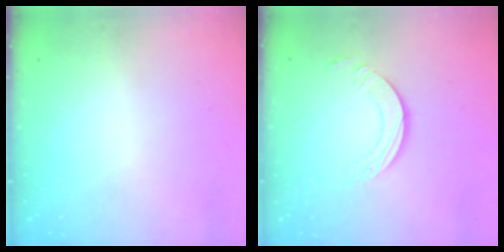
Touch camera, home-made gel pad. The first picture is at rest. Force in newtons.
{"total": 4.3, "press": 4.3, "slide": 0.1}